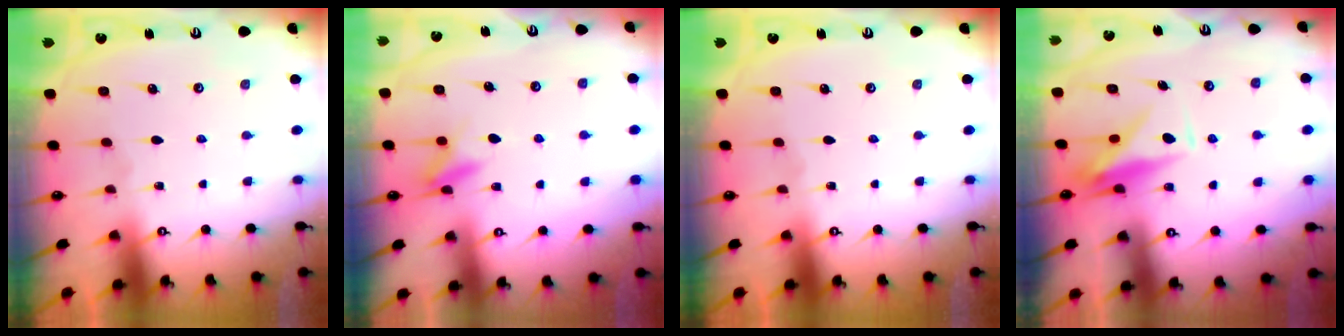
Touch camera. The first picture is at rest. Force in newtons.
{"total": 5.8, "press": 5.7, "slide": 0.7}
{"total": 0.0}
{"total": 9.1, "press": 9.1, "slide": 0.2}